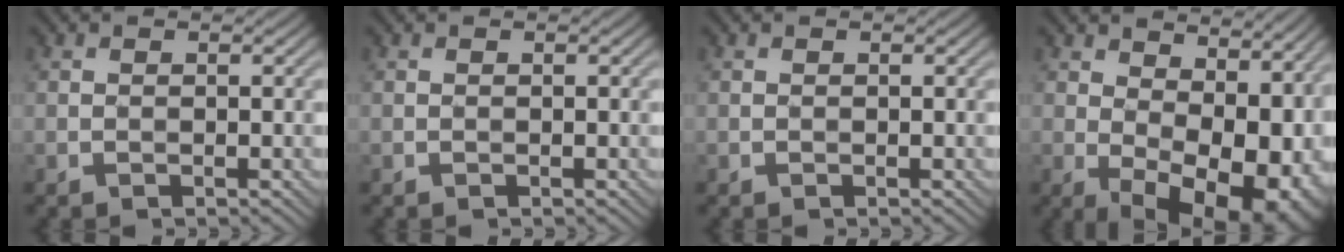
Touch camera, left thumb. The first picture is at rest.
{"total": 0.0}
{"total": 0.0}
{"total": 16.0, "force": [-0.1, 9.2, 13.1], "torque": [-0.159, -0.017, 0.046]}